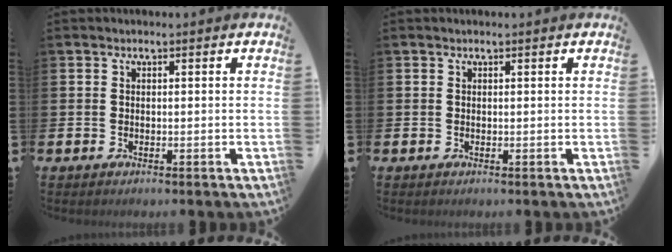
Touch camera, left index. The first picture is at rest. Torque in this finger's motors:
{"motor_torque": [-0.12, -0.02, 0.01, 0.00]}